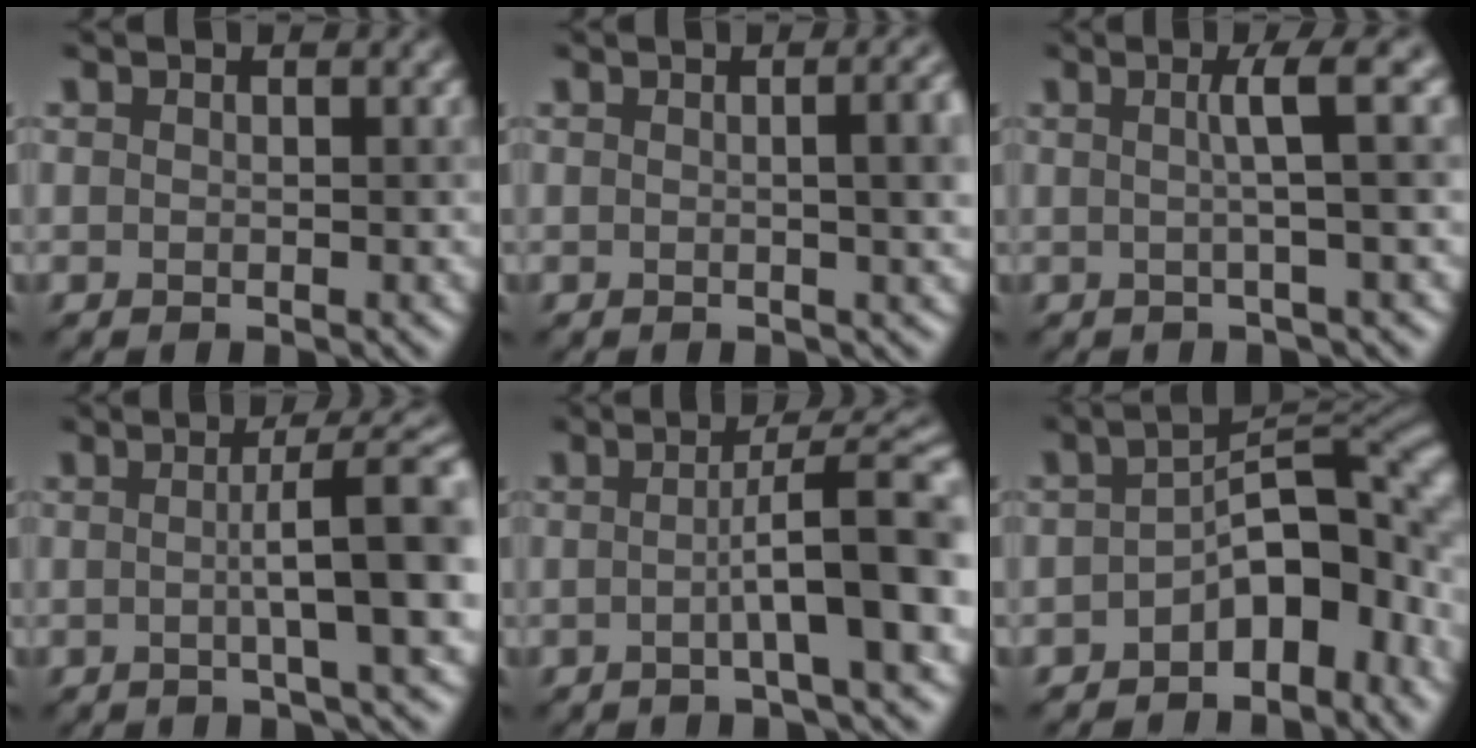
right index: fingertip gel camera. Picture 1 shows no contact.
{"total": 5.1, "force": [0.4, 1.9, 4.7], "torque": [-0.026, 0.018, 0.002]}
{"total": 3.5, "force": [0.6, 0.2, 3.5], "torque": [-0.057, 0.012, 0.004]}
{"total": 7.4, "force": [0.3, 1.1, 7.3], "torque": [-0.096, 0.014, 0.004]}
{"total": 7.5, "force": [-0.5, 1.2, 7.4], "torque": [-0.098, 0.016, -0.013]}
{"total": 7.3, "force": [-2.8, 3.8, 5.6], "torque": [-0.059, 0.019, -0.054]}